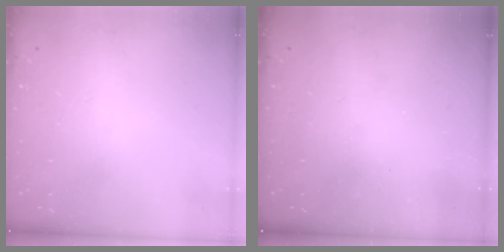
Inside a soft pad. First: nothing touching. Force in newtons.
{"total": 2.2, "press": 2.1, "slide": 0.8}